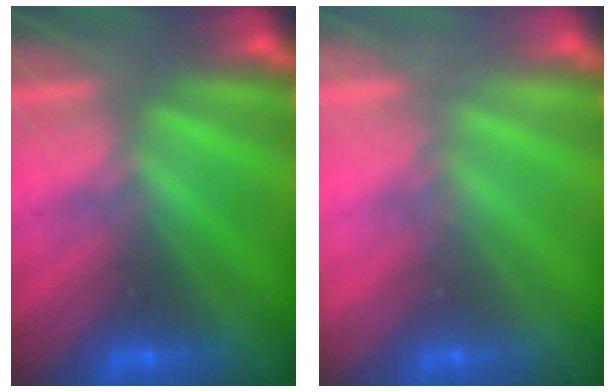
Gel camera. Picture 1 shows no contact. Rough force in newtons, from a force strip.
{"total": 2.0}